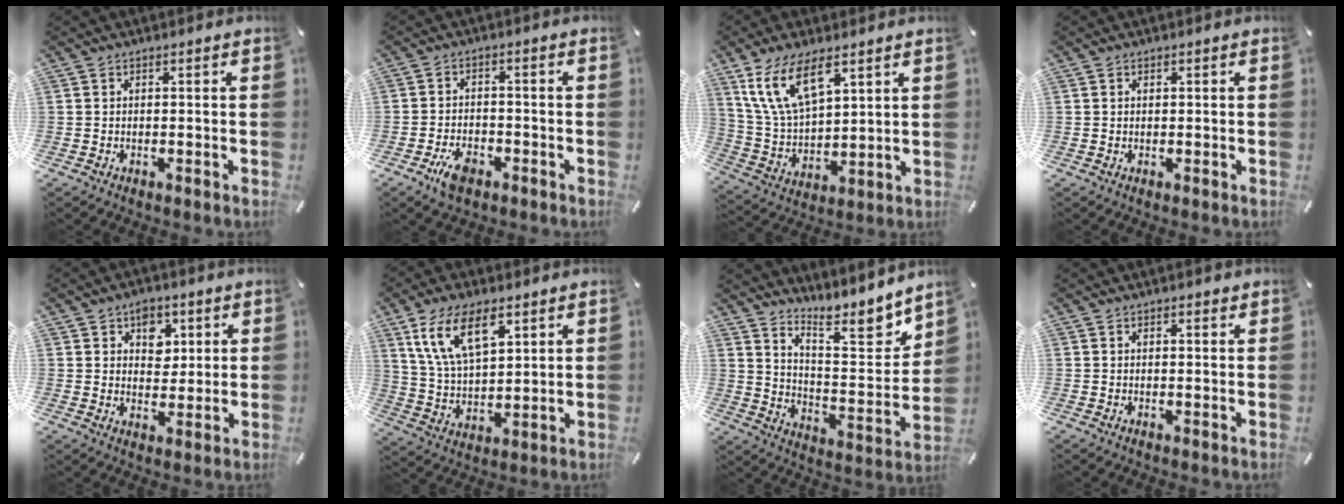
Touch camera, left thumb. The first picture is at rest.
{"total": 5.8, "force": [-3.3, 3.4, 3.4], "torque": [-0.062, 0.014, -0.063]}
{"total": 13.5, "force": [8.1, 6.5, 8.7], "torque": [-0.215, -0.024, 0.147]}
{"total": 0.5, "force": [0.2, 0.4, 0.2], "torque": [-0.003, 0.002, 0.003]}
{"total": 6.1, "force": [2.9, 4.9, 2.2], "torque": [-0.011, -0.012, 0.044]}
{"total": 12.9, "force": [7.3, 6.4, 8.6], "torque": [-0.197, -0.018, 0.131]}
{"total": 13.0, "force": [11.3, 3.5, 5.5], "torque": [-0.072, -0.109, 0.191]}
{"total": 0.9, "force": [0.6, 0.5, 0.5], "torque": [-0.010, 0.000, 0.012]}